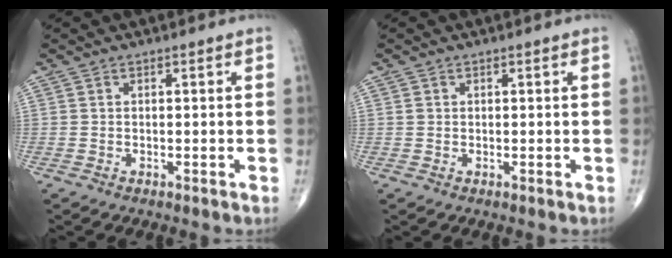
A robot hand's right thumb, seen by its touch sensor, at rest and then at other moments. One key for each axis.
{"total": 0.5, "fx": 0.2, "fy": 0.5, "fz": 0.2, "tx": 0.000, "ty": 0.001, "tz": 0.004}